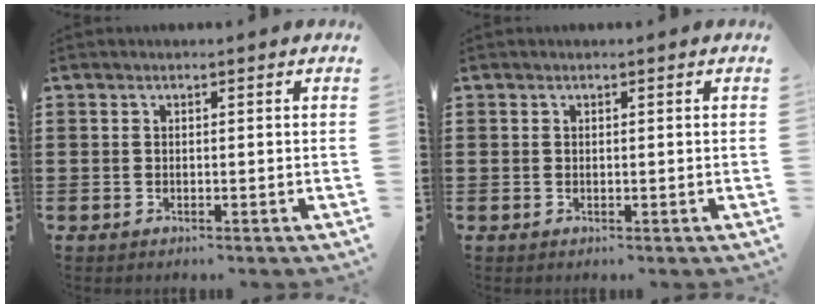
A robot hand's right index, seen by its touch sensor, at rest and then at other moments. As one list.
[{"total": 0.0}]